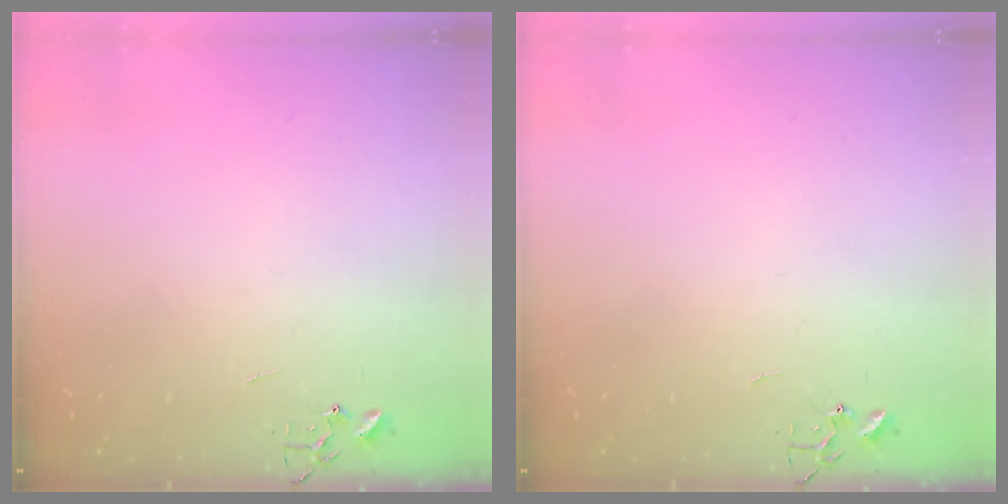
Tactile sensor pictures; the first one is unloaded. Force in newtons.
{"total": 0.0}